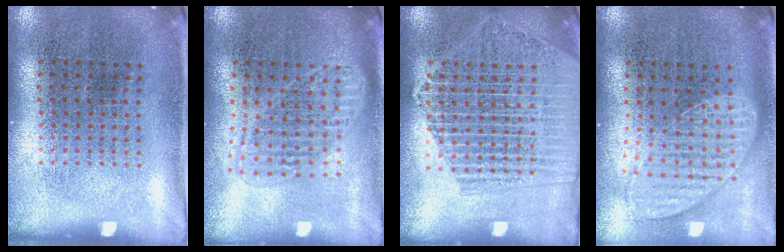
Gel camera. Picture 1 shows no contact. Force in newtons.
{"total": 1.6, "press": 1.4, "slide": 0.8}
{"total": 2.0, "press": 1.8, "slide": 0.9}
{"total": 1.2, "press": 1.2, "slide": 0.3}